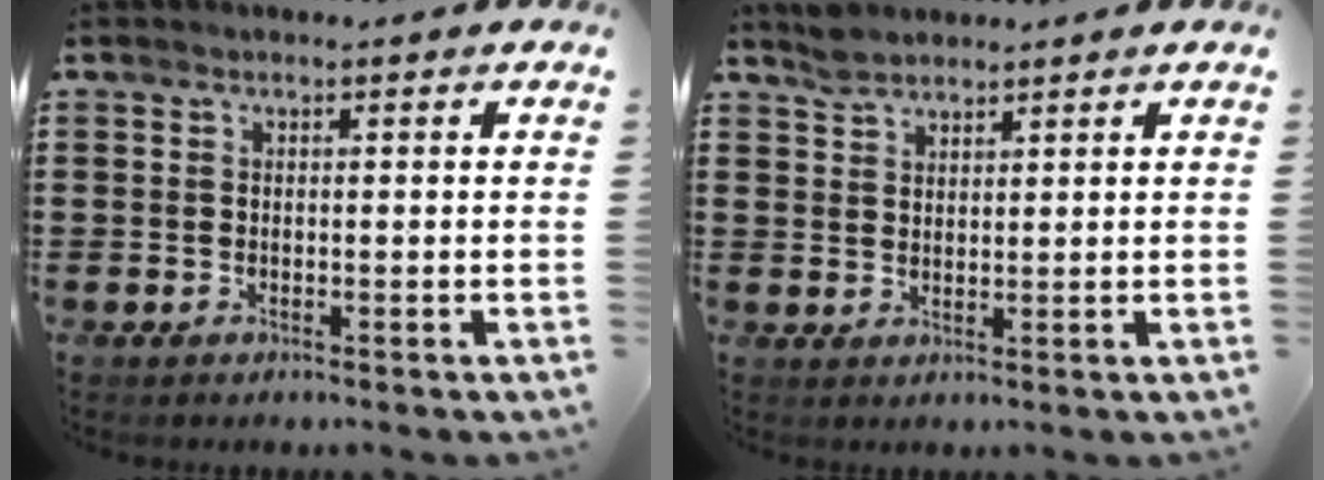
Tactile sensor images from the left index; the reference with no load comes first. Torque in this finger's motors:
{"motor_torque": [0.50, 0.48, 0.04, 0.00]}